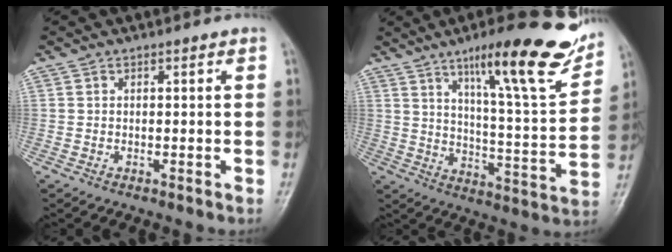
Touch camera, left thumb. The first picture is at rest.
{"total": 20.3, "force": [13.1, 3.7, 15.1], "torque": [-0.184, -0.064, 0.199]}